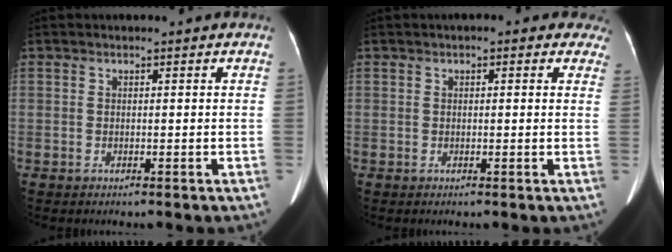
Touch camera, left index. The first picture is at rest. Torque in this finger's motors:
{"motor_torque": [-0.05, -1.11, -0.10, 0.00]}